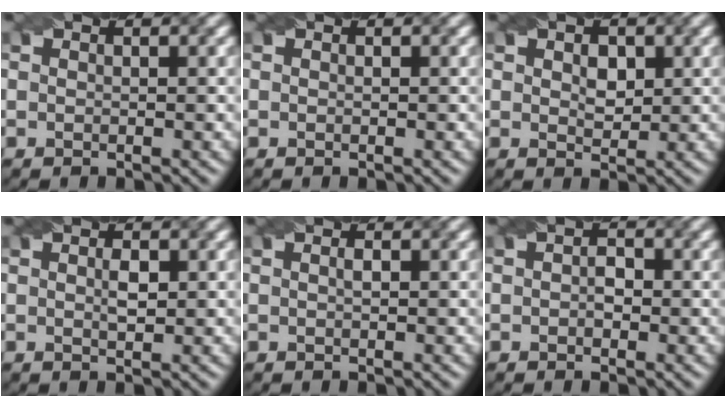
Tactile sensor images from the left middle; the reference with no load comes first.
{"total": 0.0}
{"total": 2.0, "force": [0.6, 1.3, 1.4], "torque": [-0.021, -0.005, 0.014]}
{"total": 1.4, "force": [0.3, 0.6, 1.3], "torque": [-0.026, 0.001, 0.007]}
{"total": 0.6, "force": [0.1, 0.2, 0.6], "torque": [-0.012, 0.002, 0.002]}
{"total": 1.5, "force": [-0.1, 1.0, 1.1], "torque": [-0.016, 0.001, -0.005]}